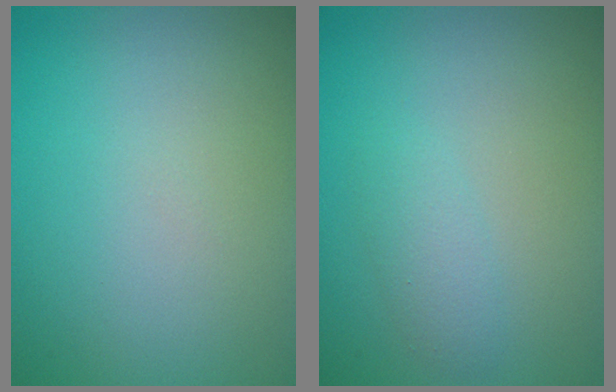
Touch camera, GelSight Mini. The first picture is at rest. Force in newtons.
{"total": 1.5, "press": 1.5, "slide": 0.1}